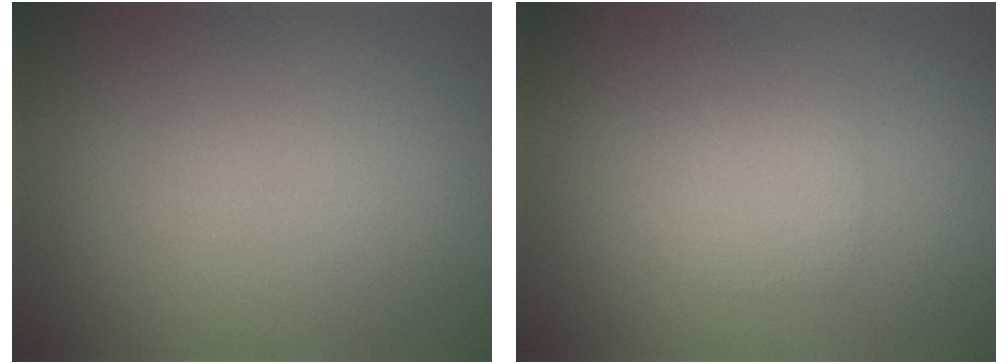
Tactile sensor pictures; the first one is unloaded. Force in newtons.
{"total": 1.9, "press": 1.9, "slide": 0.1}